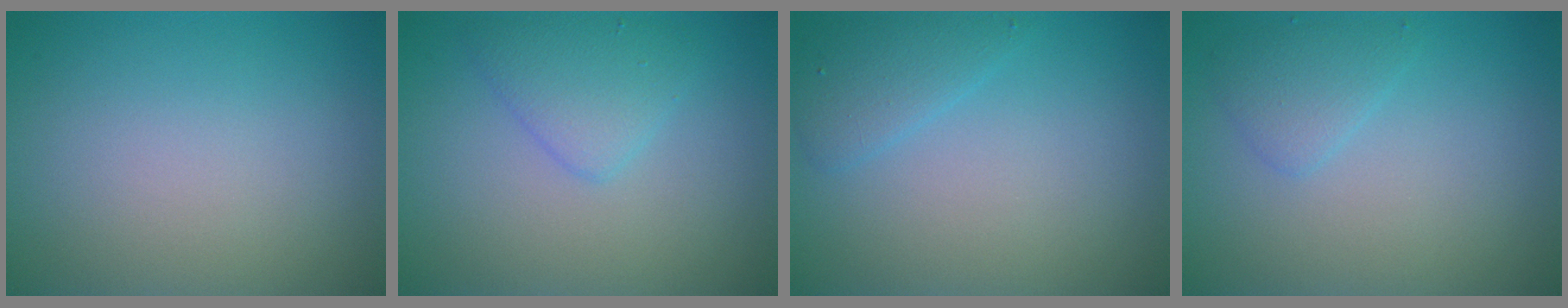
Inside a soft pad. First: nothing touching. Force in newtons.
{"total": 2.6, "press": 2.6, "slide": 0.1}
{"total": 2.0, "press": 2.0, "slide": 0.1}
{"total": 1.7, "press": 1.7, "slide": 0.0}